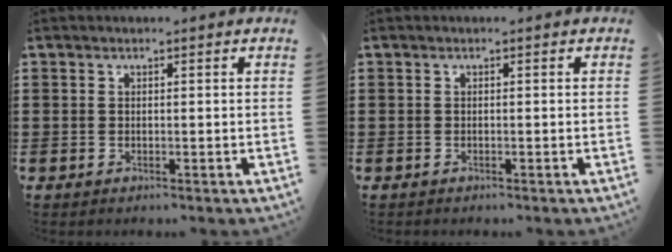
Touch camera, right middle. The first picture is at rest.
{"total": 0.0}